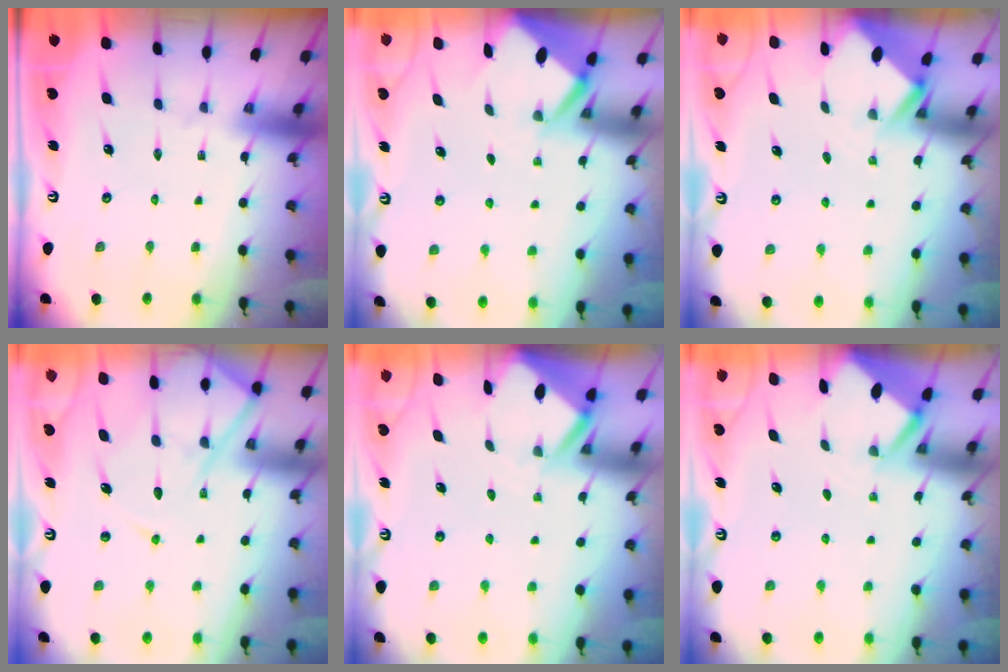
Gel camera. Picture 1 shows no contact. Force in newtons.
{"total": 2.7, "press": 2.7, "slide": 0.2}
{"total": 2.0, "press": 2.0, "slide": 0.2}
{"total": 13.4, "press": 13.4, "slide": 1.3}
{"total": 3.3, "press": 3.2, "slide": 0.3}
{"total": 2.6, "press": 2.6, "slide": 0.0}